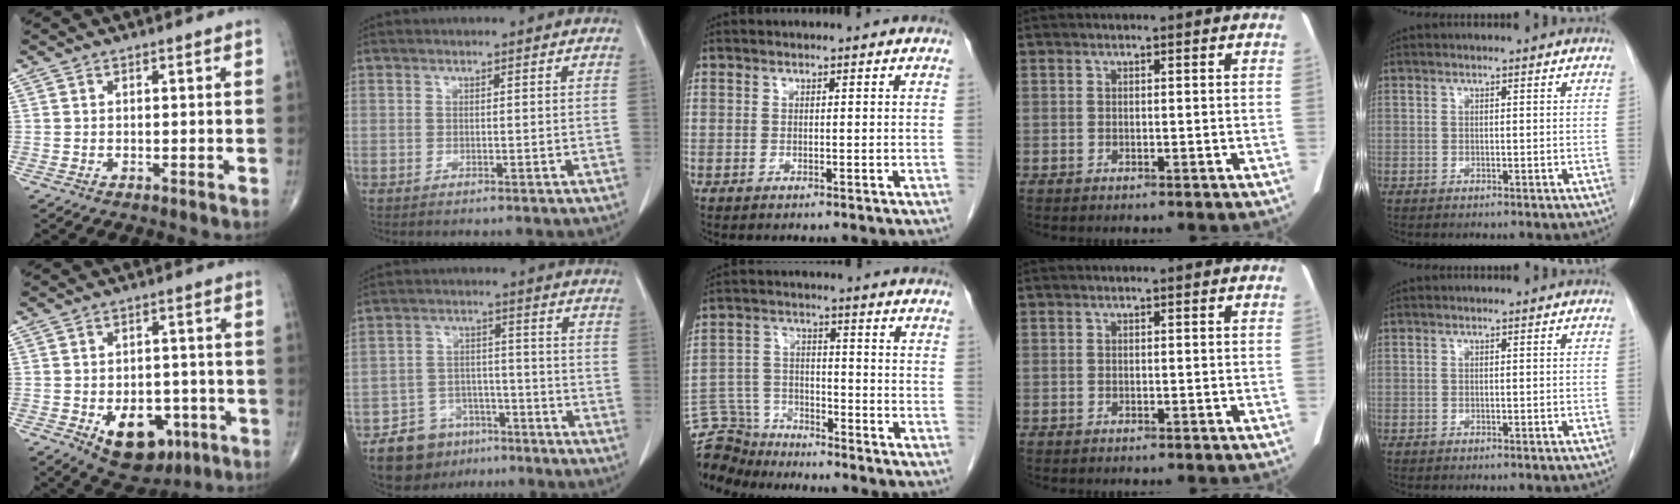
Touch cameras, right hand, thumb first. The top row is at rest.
{"thumb": {"total": 12.4, "force": [-4.9, 7.8, 8.3], "torque": [-0.089, 0.020, -0.058]}, "index": {"total": 8.5, "force": [-6.0, 5.8, 1.9], "torque": [-0.030, 0.017, -0.094]}, "middle": {"total": 10.1, "force": [-9.6, 2.9, 0.0], "torque": [-0.009, 0.022, -0.179]}}